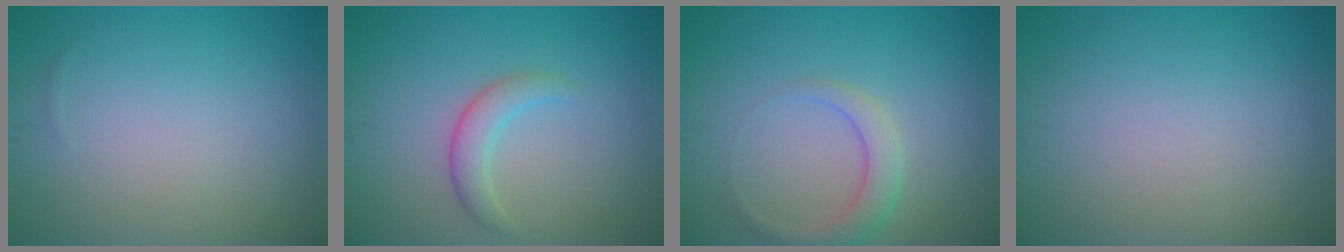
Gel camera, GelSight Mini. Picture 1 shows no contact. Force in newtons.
{"total": 2.3, "press": 2.3, "slide": 0.2}
{"total": 2.5, "press": 2.5, "slide": 0.1}
{"total": 0.0}